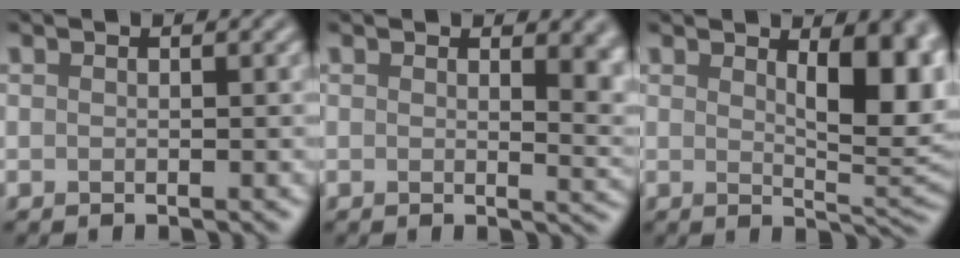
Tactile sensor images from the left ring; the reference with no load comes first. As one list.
[{"total": 4.5, "force": [1.5, 2.0, 3.7], "torque": [-0.029, -0.009, 0.026]}, {"total": 6.9, "force": [2.0, 2.6, 6.0], "torque": [-0.081, -0.007, 0.037]}]